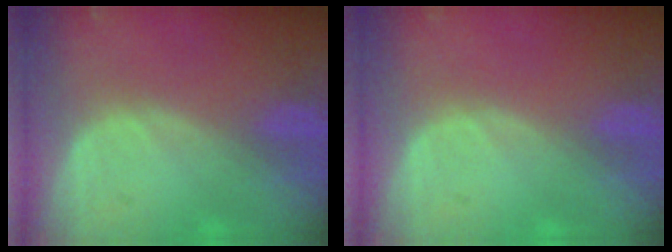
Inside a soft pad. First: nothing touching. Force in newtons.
{"total": 0.0}